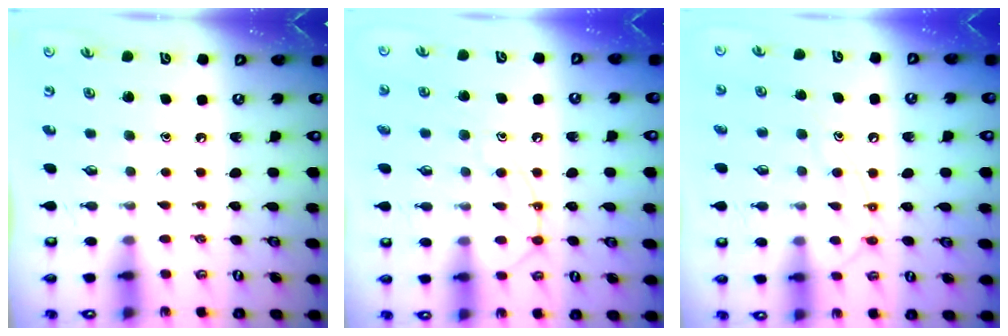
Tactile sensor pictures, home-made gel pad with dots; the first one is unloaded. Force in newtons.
{"total": 12.3, "press": 12.2, "slide": 1.1}
{"total": 10.7, "press": 10.7, "slide": 0.9}